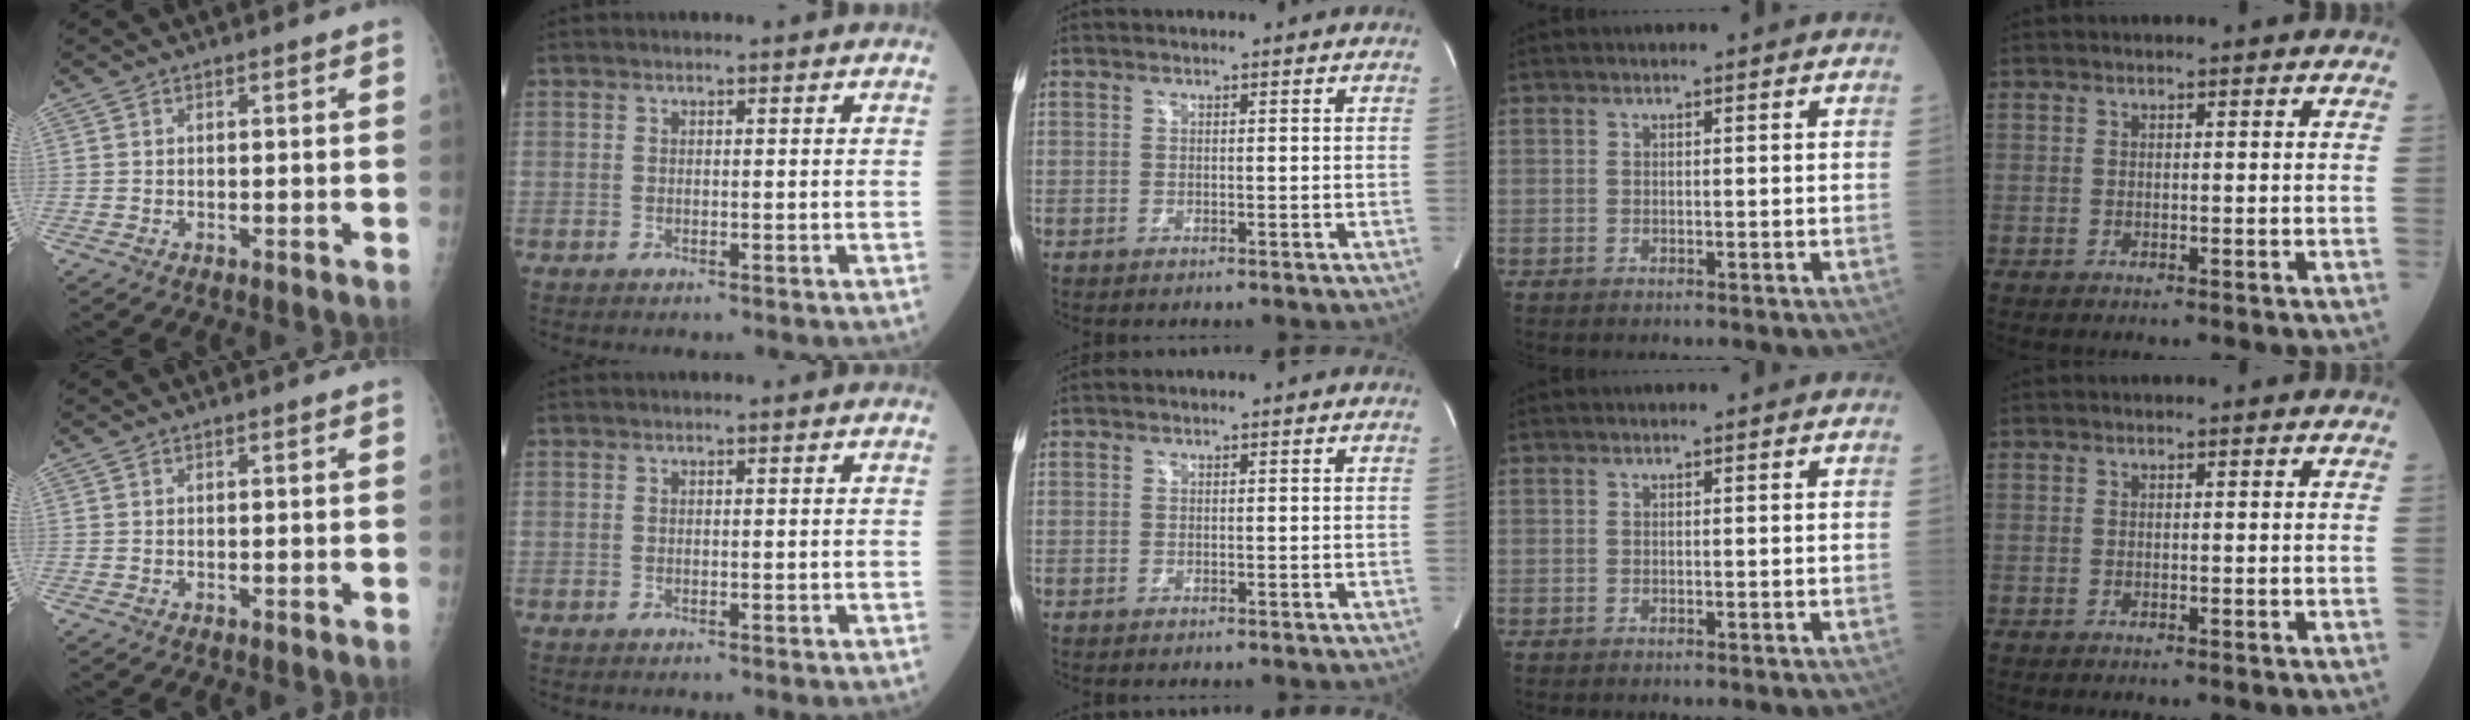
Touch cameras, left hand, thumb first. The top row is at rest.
{}